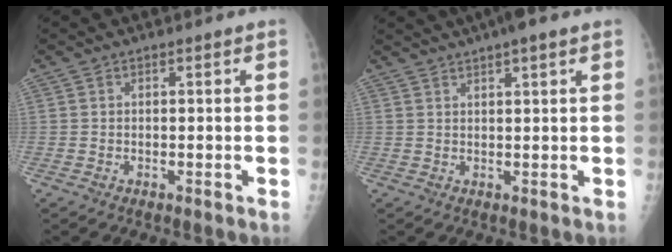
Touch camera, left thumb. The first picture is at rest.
{"total": 5.5, "force": [3.8, 0.7, 4.0], "torque": [-0.060, 0.013, 0.058]}